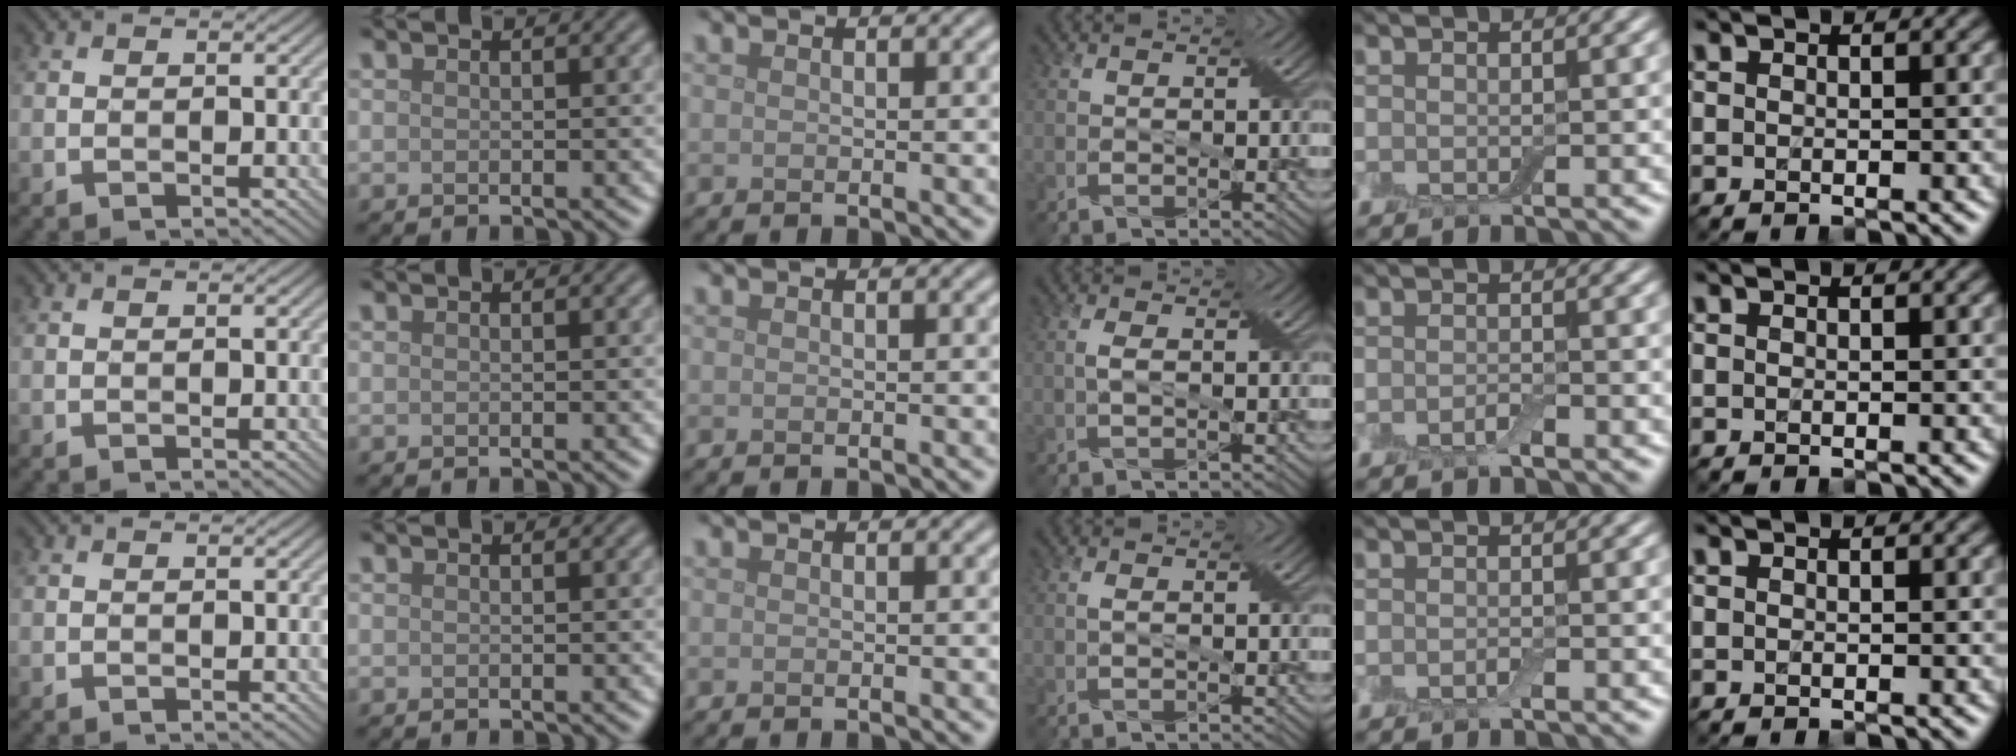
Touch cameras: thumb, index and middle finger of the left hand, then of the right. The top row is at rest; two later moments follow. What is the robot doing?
{"motion": "shake", "object": "box of matches"}